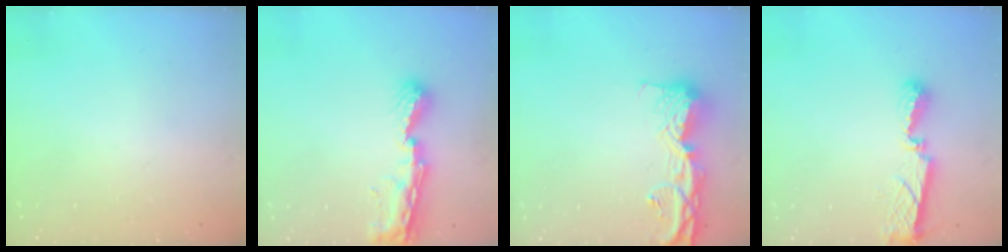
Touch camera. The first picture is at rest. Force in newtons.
{"total": 8.9, "press": 8.9, "slide": 0.9}
{"total": 14.4, "press": 14.3, "slide": 1.5}
{"total": 8.7, "press": 8.7, "slide": 0.4}